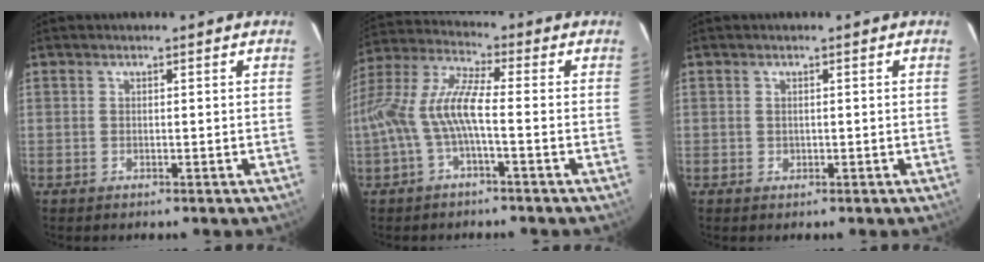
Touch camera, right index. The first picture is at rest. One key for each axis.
{"total": 11.3, "fx": -2.6, "fy": 2.3, "fz": 10.8, "tx": -0.232, "ty": 0.006, "tz": -0.051}
{"total": 0.6, "fx": 0.1, "fy": 0.6, "fz": 0.2, "tx": -0.001, "ty": 0.001, "tz": 0.002}